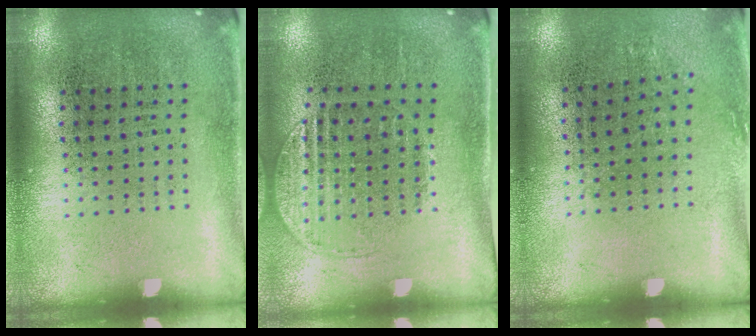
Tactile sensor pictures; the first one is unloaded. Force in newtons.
{"total": 1.3, "press": 1.1, "slide": 0.7}
{"total": 0.8, "press": 0.6, "slide": 0.5}